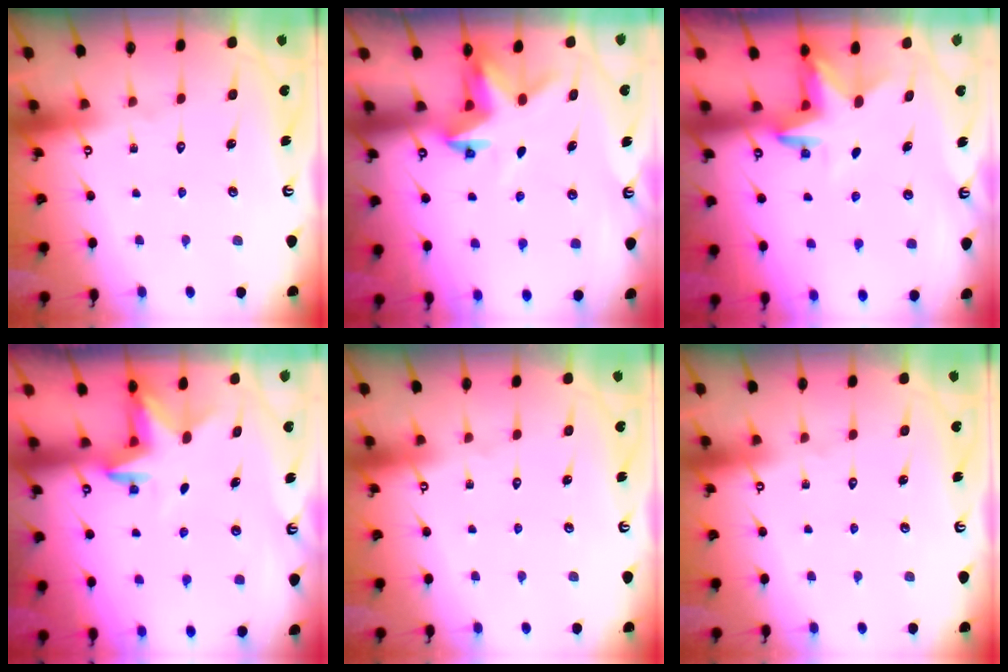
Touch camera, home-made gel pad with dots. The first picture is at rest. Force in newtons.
{"total": 3.0, "press": 3.0, "slide": 0.0}
{"total": 3.4, "press": 3.4, "slide": 0.2}
{"total": 2.9, "press": 2.9, "slide": 0.7}
{"total": 0.0}
{"total": 0.0}